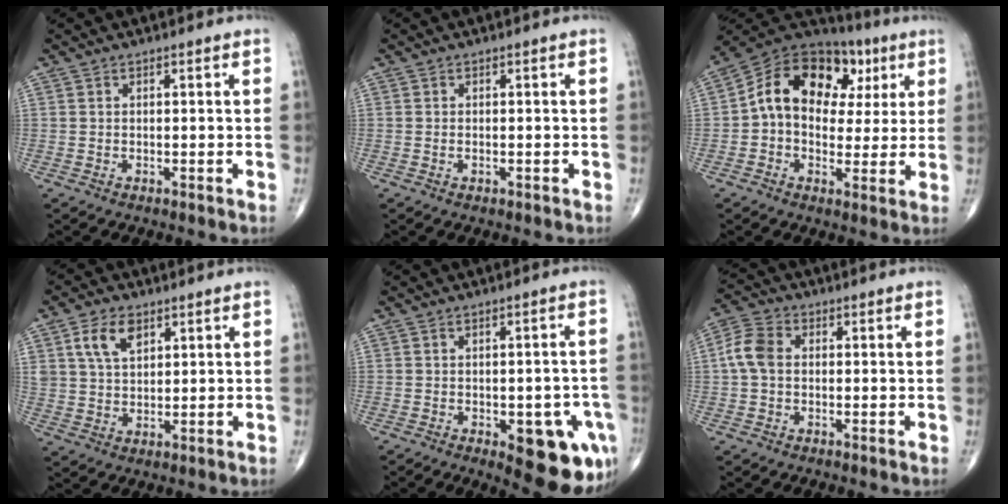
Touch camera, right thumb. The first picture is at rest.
{"total": 0.6, "force": [-0.2, 0.3, 0.5], "torque": [-0.010, 0.002, -0.003]}
{"total": 18.3, "force": [3.9, 12.3, 12.9], "torque": [-0.175, 0.032, 0.052]}
{"total": 7.1, "force": [3.4, 4.3, 4.6], "torque": [-0.072, -0.011, 0.066]}
{"total": 13.5, "force": [-5.3, 5.8, 11.0], "torque": [-0.094, 0.011, -0.052]}
{"total": 5.9, "force": [0.3, 4.3, 4.1], "torque": [-0.087, 0.017, -0.003]}